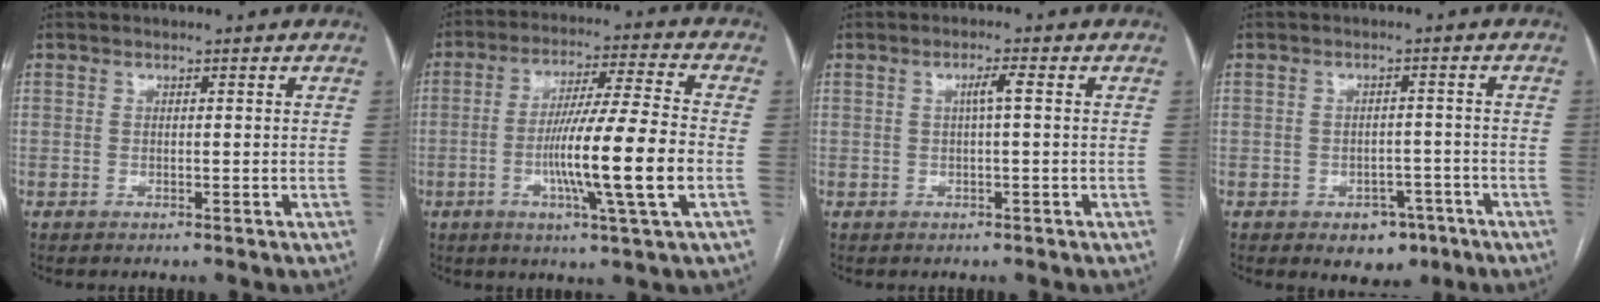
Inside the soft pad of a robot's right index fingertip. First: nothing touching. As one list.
[{"total": 14.6, "force": [-3.3, -0.8, 14.2], "torque": [-0.253, -0.008, -0.063]}, {"total": 2.0, "force": [0.2, -0.2, 2.0], "torque": [-0.034, 0.004, 0.004]}, {"total": 5.0, "force": [-2.9, 3.4, 2.3], "torque": [-0.019, 0.009, -0.030]}]